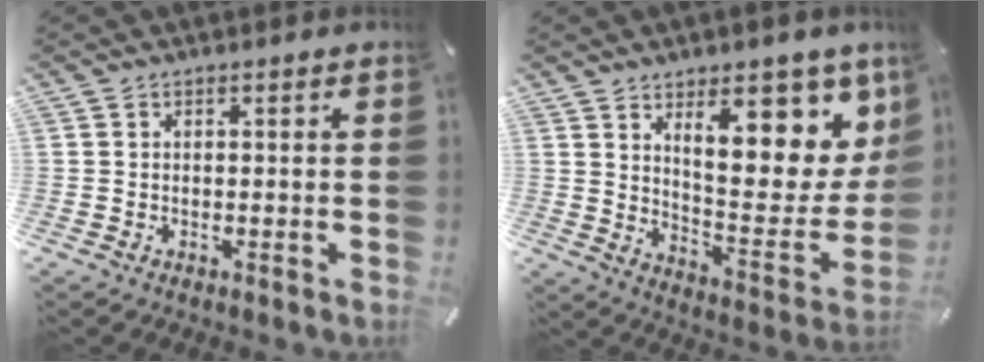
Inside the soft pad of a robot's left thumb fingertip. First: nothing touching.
{"total": 18.4, "force": [10.3, 7.9, 13.0], "torque": [-0.169, -0.070, 0.167]}